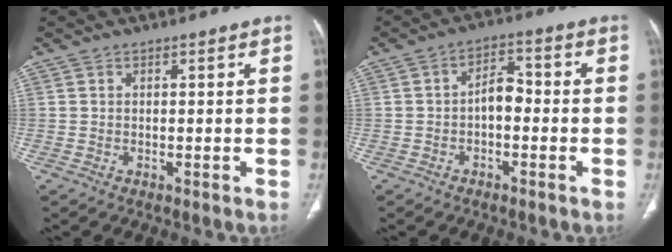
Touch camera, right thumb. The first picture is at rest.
{"total": 4.8, "force": [-1.0, 2.9, 3.7], "torque": [-0.045, 0.025, -0.025]}